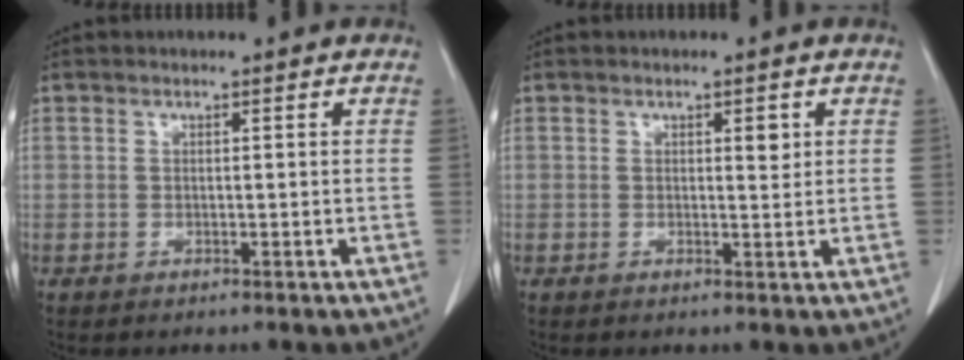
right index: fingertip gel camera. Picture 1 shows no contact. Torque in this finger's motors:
{"motor_torque": [0.05, 0.00, 0.00, 0.00]}